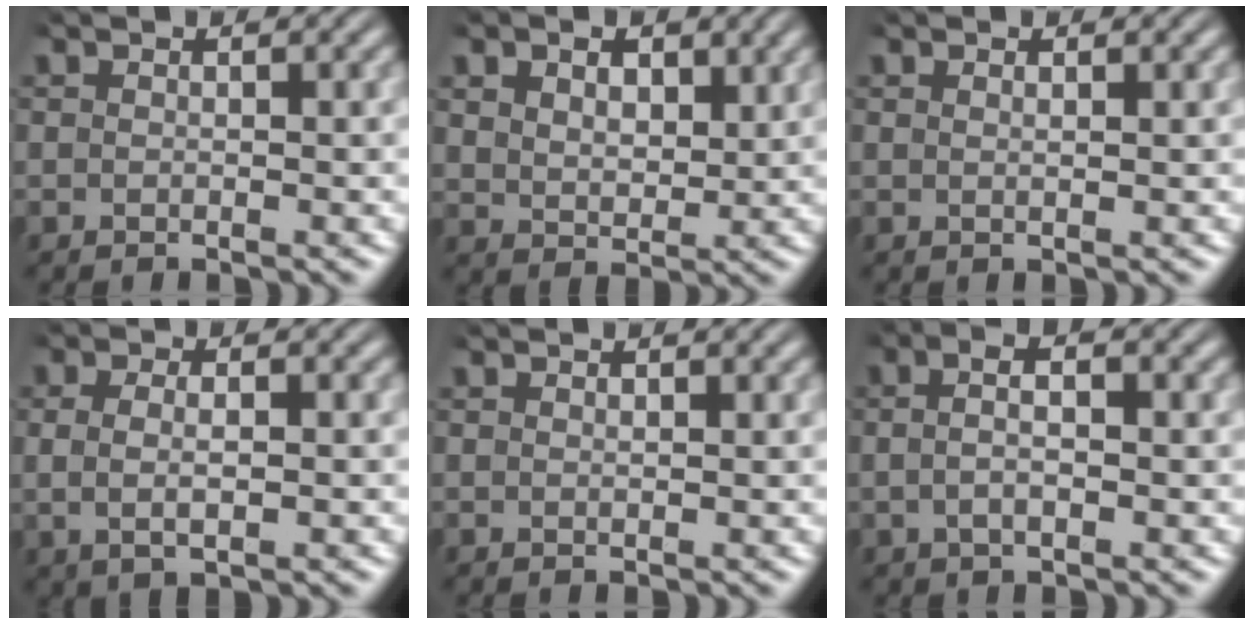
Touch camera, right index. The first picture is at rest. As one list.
[{"total": 2.9, "force": [1.4, 1.8, 1.6], "torque": [-0.038, -0.020, 0.040]}, {"total": 0.7, "force": [0.3, -0.4, 0.5], "torque": [-0.006, -0.005, 0.009]}, {"total": 3.1, "force": [0.0, 1.6, 2.7], "torque": [-0.049, -0.002, 0.005]}, {"total": 0.0}, {"total": 3.6, "force": [0.3, 1.7, 3.2], "torque": [-0.055, 0.007, -0.002]}]